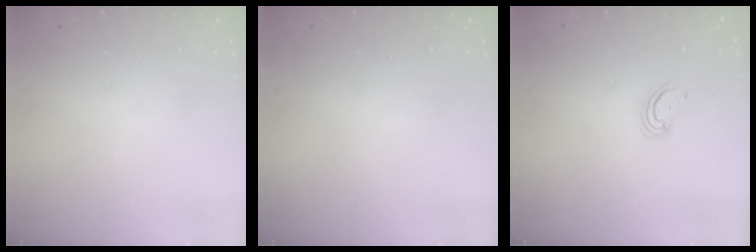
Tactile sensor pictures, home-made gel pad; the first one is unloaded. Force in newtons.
{"total": 0.0}
{"total": 2.9, "press": 2.9, "slide": 0.3}